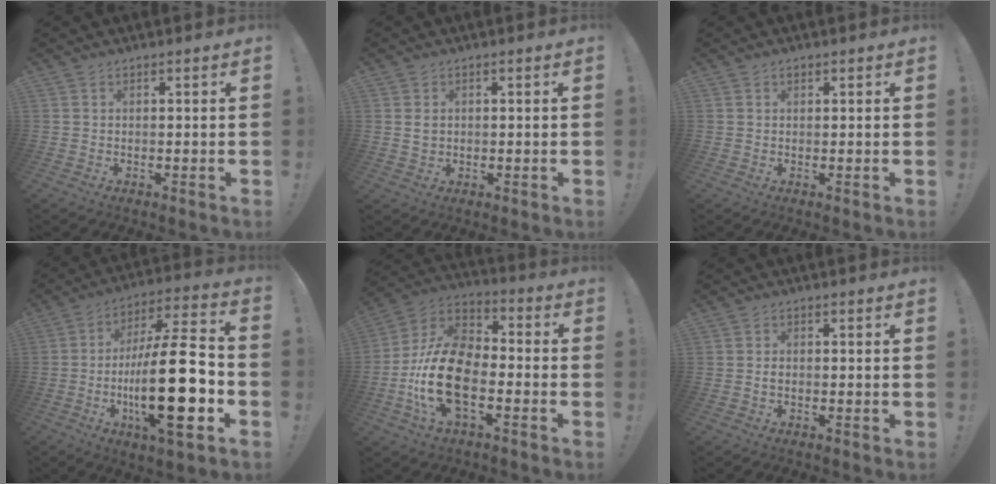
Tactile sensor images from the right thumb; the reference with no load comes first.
{"total": 2.0, "force": [0.5, 1.7, 0.9], "torque": [-0.018, 0.006, 0.009]}
{"total": 0.6, "force": [0.4, 0.5, 0.2], "torque": [-0.004, 0.000, 0.008]}
{"total": 26.2, "force": [-5.9, 7.5, 24.4], "torque": [-0.431, 0.025, -0.097]}
{"total": 20.5, "force": [-6.1, 11.7, 15.8], "torque": [-0.324, 0.034, -0.095]}
{"total": 1.0, "force": [-0.4, 0.7, 0.6], "torque": [-0.018, 0.007, -0.005]}